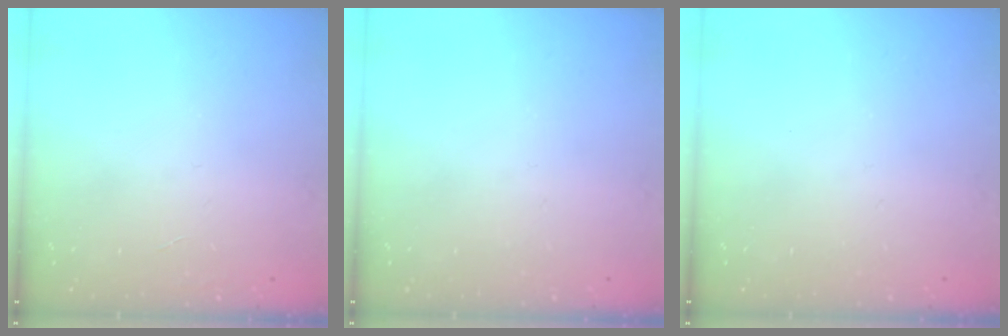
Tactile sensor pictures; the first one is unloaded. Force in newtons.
{"total": 0.0}
{"total": 0.0}